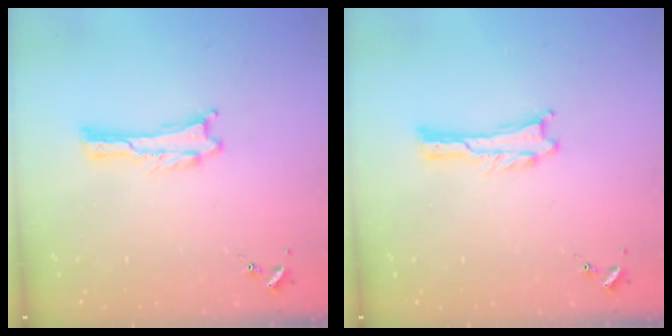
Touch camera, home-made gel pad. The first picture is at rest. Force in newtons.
{"total": 0.0}